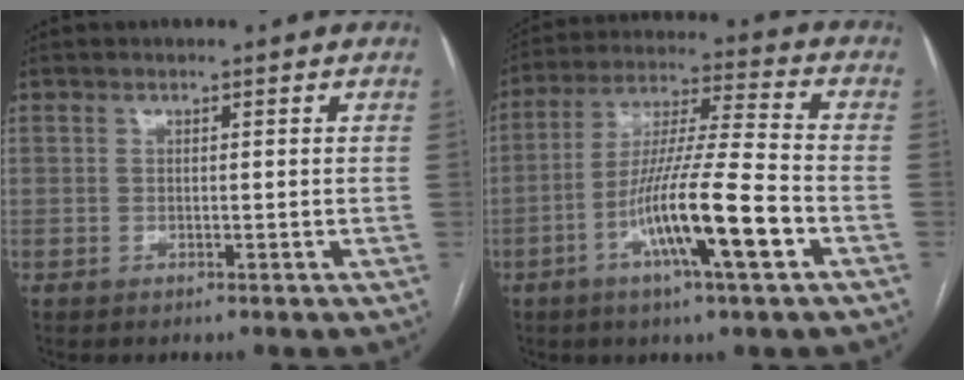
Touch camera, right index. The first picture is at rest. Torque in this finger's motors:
{"motor_torque": [1.48, -0.66, 0.99, 0.21]}